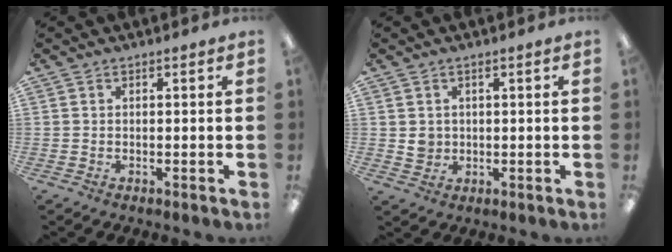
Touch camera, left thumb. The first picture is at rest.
{"total": 2.6, "force": [0.8, 2.4, 0.7], "torque": [-0.009, 0.001, 0.012]}